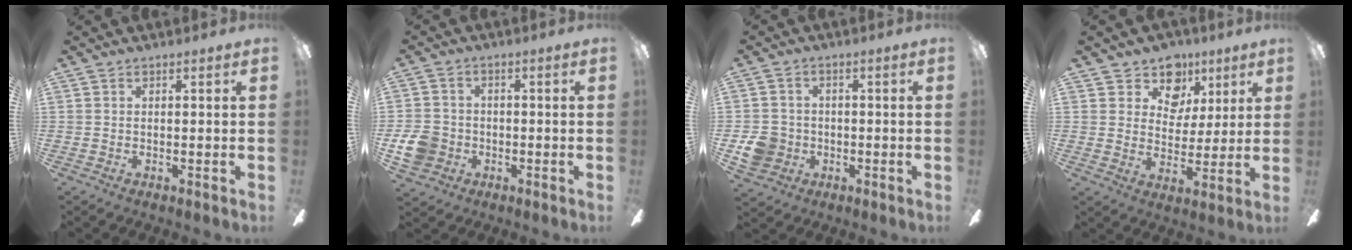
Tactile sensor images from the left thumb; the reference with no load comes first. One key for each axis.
{"total": 7.6, "fx": -2.0, "fy": 6.5, "fz": 3.4, "tx": -0.083, "ty": 0.018, "tz": -0.038}
{"total": 7.1, "fx": -1.6, "fy": 6.4, "fz": 2.4, "tx": -0.049, "ty": 0.014, "tz": -0.027}
{"total": 11.4, "fx": 6.7, "fy": 8.3, "fz": 3.9, "tx": -0.066, "ty": -0.034, "tz": 0.128}